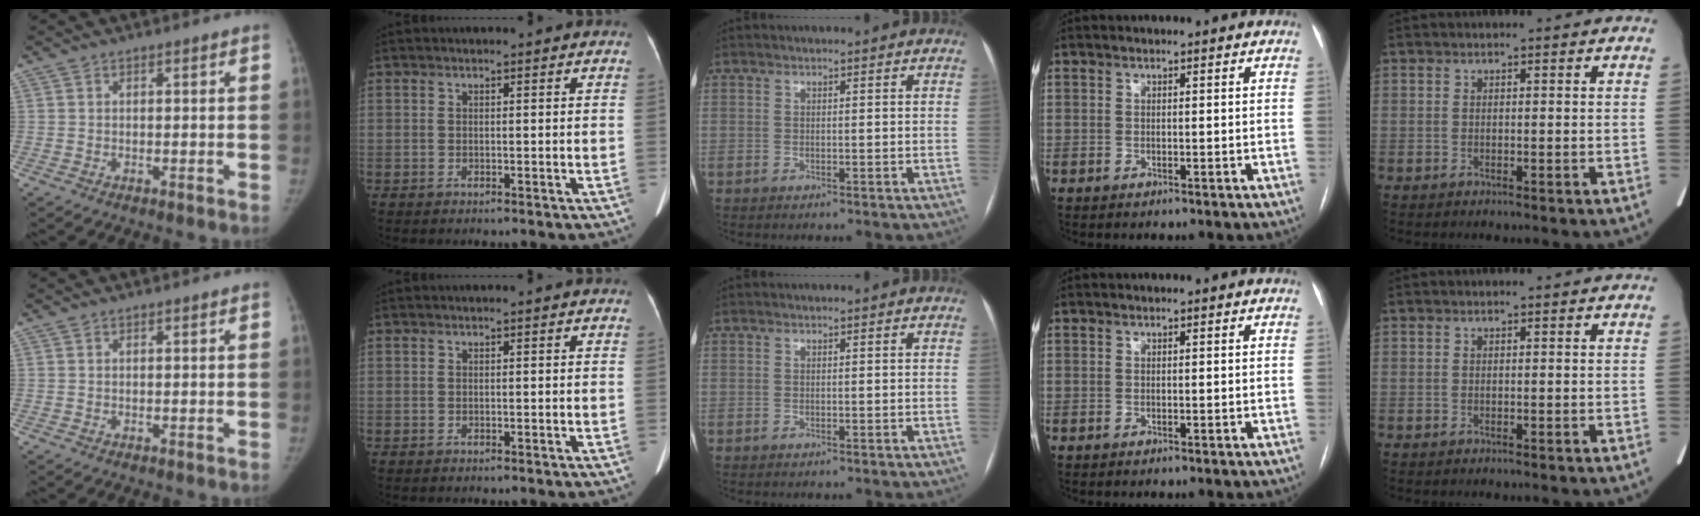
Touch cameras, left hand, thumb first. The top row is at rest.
{}